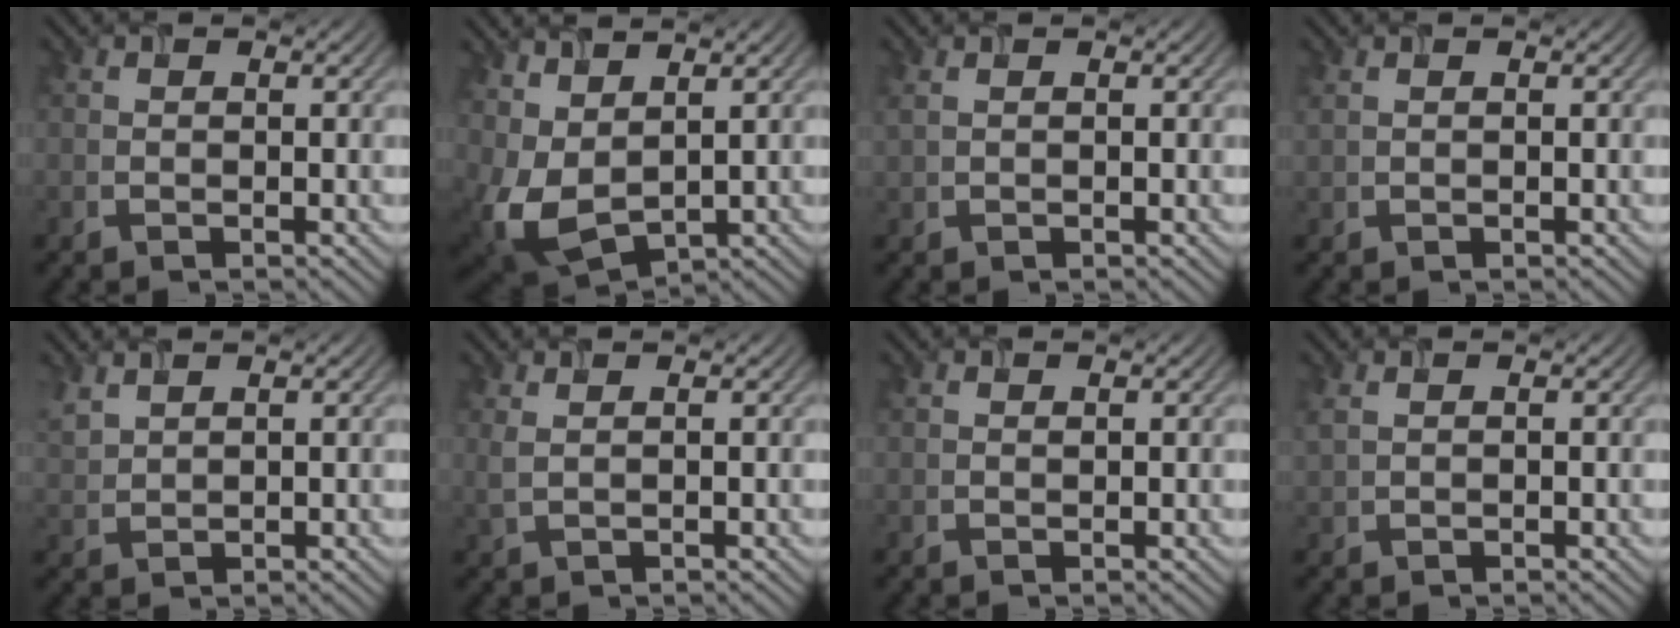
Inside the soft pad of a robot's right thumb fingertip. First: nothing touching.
{"total": 8.2, "force": [2.7, 4.5, 6.2], "torque": [-0.170, -0.011, 0.063]}
{"total": 0.9, "force": [0.5, 0.3, 0.7], "torque": [-0.023, 0.003, 0.012]}
{"total": 0.6, "force": [0.4, 0.2, 0.4], "torque": [-0.013, 0.002, 0.009]}
{"total": 2.6, "force": [2.0, 1.0, 1.3], "torque": [-0.041, 0.005, 0.049]}
{"total": 1.5, "force": [0.8, 0.4, 1.2], "torque": [-0.032, -0.001, 0.019]}
{"total": 0.0}
{"total": 1.3, "force": [0.8, 0.6, 0.8], "torque": [-0.027, 0.003, 0.018]}